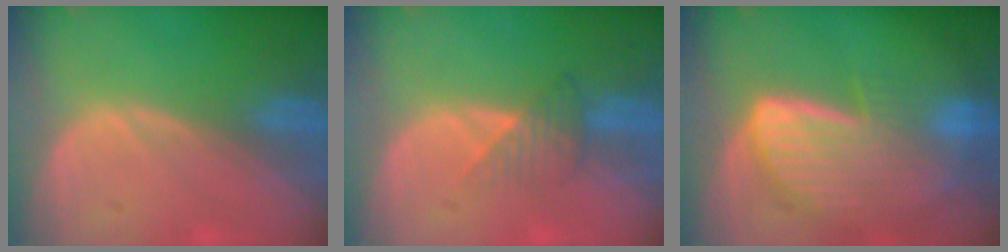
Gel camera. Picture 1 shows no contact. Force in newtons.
{"total": 3.3, "press": 3.0, "slide": 1.2}
{"total": 8.5, "press": 7.7, "slide": 3.6}